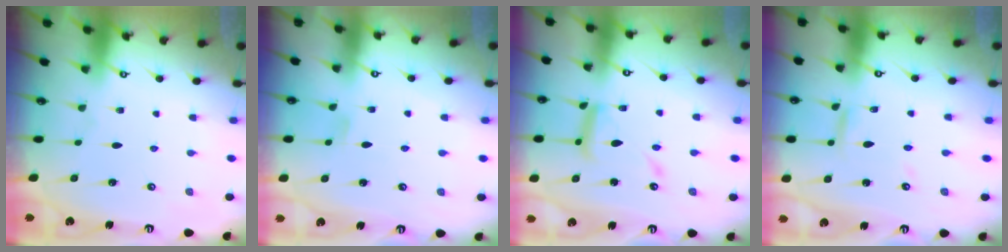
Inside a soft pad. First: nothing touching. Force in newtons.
{"total": 3.2, "press": 3.2, "slide": 0.4}
{"total": 12.6, "press": 12.5, "slide": 1.1}
{"total": 5.1, "press": 5.0, "slide": 0.4}